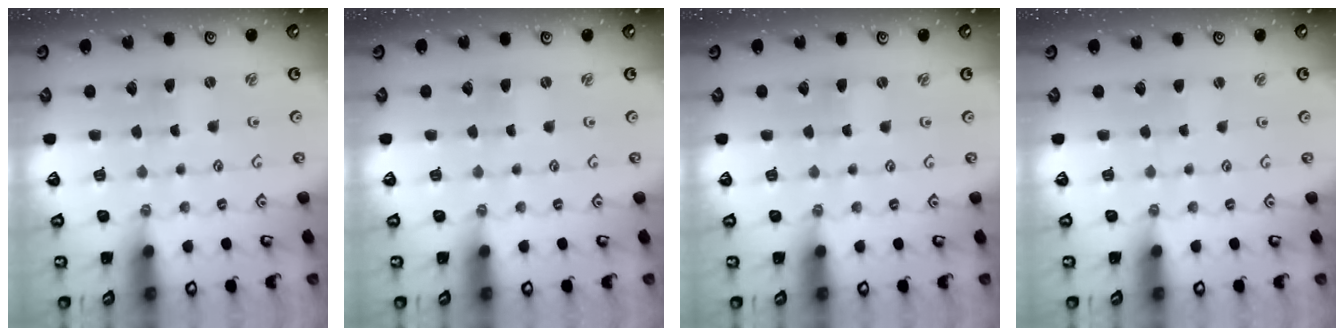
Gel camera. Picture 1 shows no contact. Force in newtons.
{"total": 0.0}
{"total": 0.5, "press": 0.5, "slide": 0.1}
{"total": 1.4, "press": 1.4, "slide": 0.3}